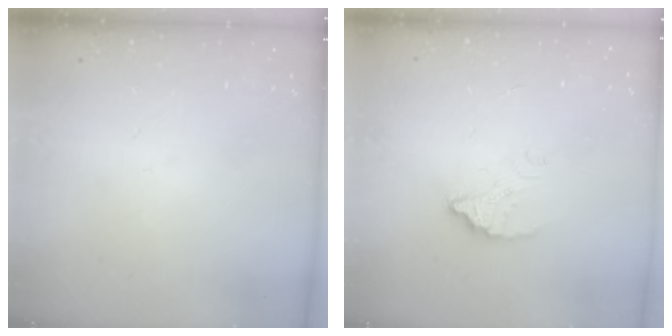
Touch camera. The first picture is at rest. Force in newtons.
{"total": 2.8, "press": 2.8, "slide": 0.2}